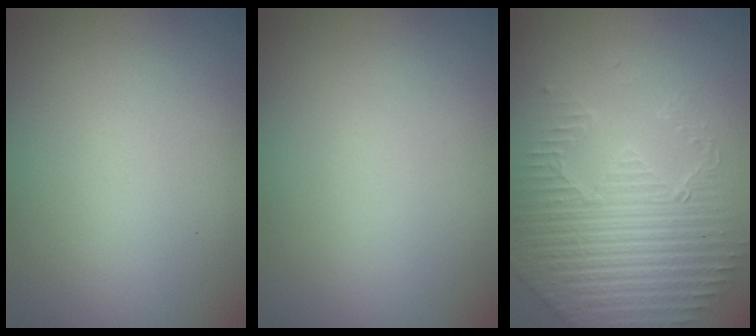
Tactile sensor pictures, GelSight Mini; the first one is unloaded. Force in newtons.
{"total": 0.0}
{"total": 4.9, "press": 4.6, "slide": 1.8}